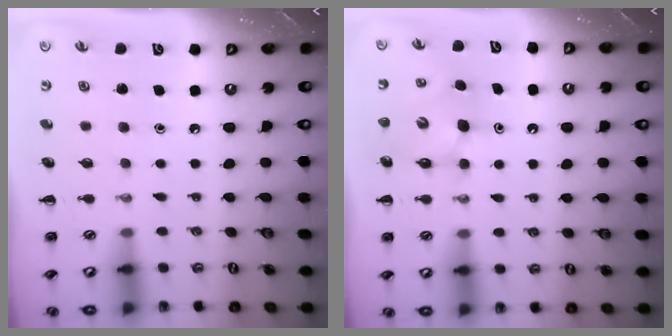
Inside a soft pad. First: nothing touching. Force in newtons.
{"total": 6.1, "press": 6.1, "slide": 0.7}